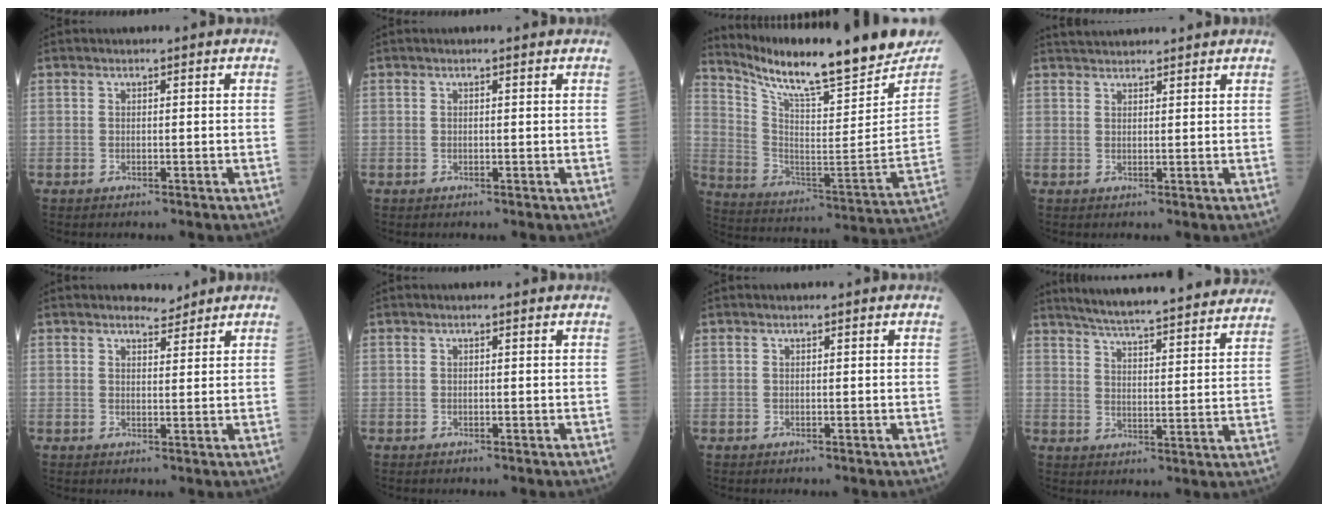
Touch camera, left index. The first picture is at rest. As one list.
[{"total": 0.8, "force": [0.7, 0.0, 0.3], "torque": [-0.011, 0.002, 0.010]}, {"total": 23.0, "force": [20.2, 2.1, 10.8], "torque": [-0.190, -0.063, 0.304]}, {"total": 5.4, "force": [5.2, 0.6, 1.3], "torque": [-0.021, 0.038, 0.081]}, {"total": 2.3, "force": [2.2, 0.6, 0.1], "torque": [-0.002, -0.005, 0.036]}, {"total": 0.0}, {"total": 0.0}, {"total": 25.8, "force": [23.5, 1.9, 10.4], "torque": [-0.159, -0.022, 0.305]}]